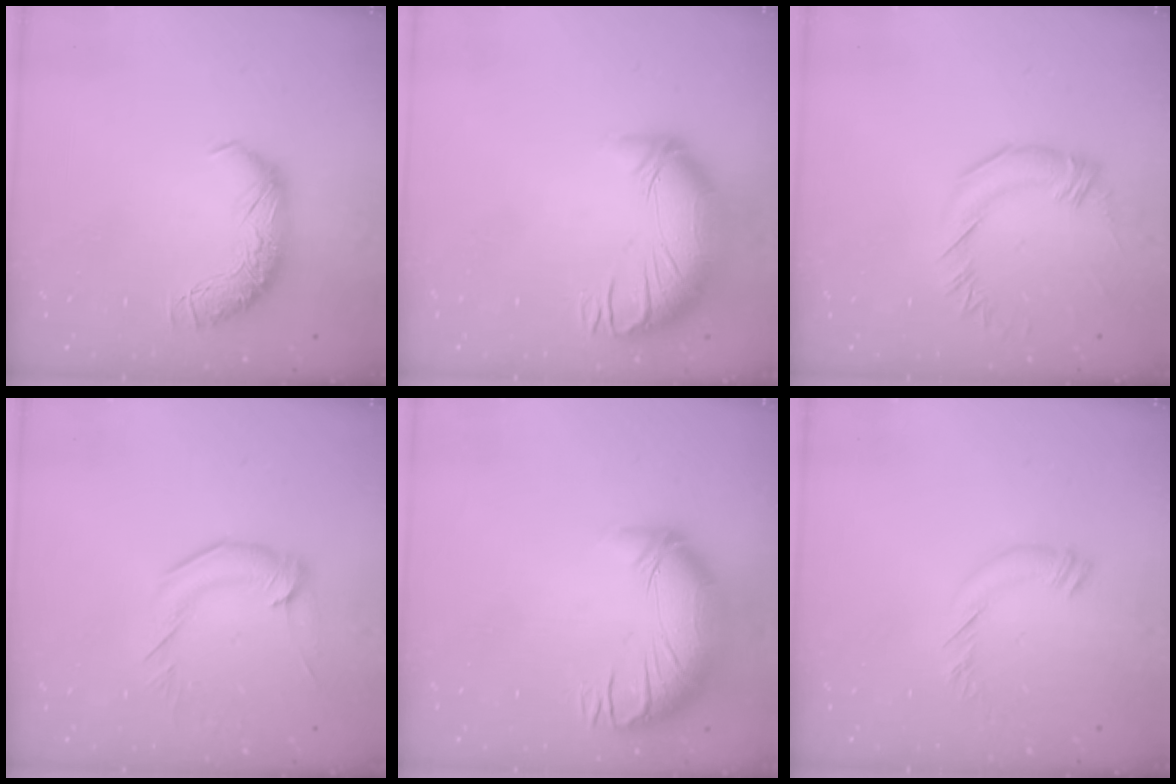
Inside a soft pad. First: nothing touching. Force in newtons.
{"total": 3.8, "press": 2.1, "slide": 3.2}
{"total": 1.1, "press": 0.9, "slide": 0.6}
{"total": 0.9, "press": 0.7, "slide": 0.6}
{"total": 3.8, "press": 2.1, "slide": 3.2}
{"total": 5.0, "press": 4.9, "slide": 0.2}